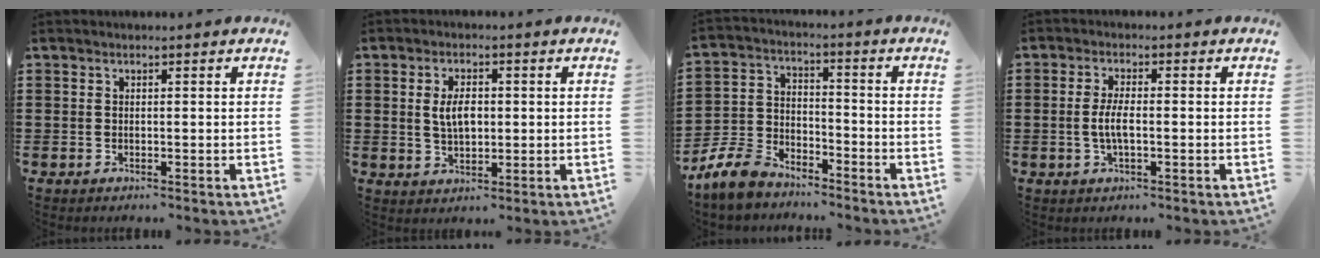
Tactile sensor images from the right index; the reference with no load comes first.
{"total": 4.5, "force": [0.4, 2.4, 3.8], "torque": [-0.069, 0.006, 0.003]}
{"total": 7.9, "force": [-7.2, 2.5, 2.0], "torque": [-0.062, 0.016, -0.147]}
{"total": 3.7, "force": [-0.6, 1.1, 3.4], "torque": [-0.077, -0.002, -0.016]}